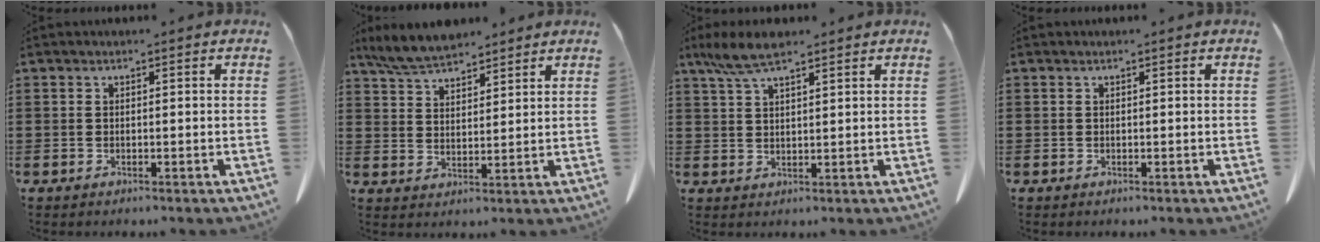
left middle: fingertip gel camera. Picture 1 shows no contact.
{"total": 6.1, "force": [5.5, 1.6, 2.2], "torque": [-0.062, -0.013, 0.104]}
{"total": 5.9, "force": [4.0, 1.3, 4.1], "torque": [-0.089, -0.002, 0.075]}
{"total": 0.0}